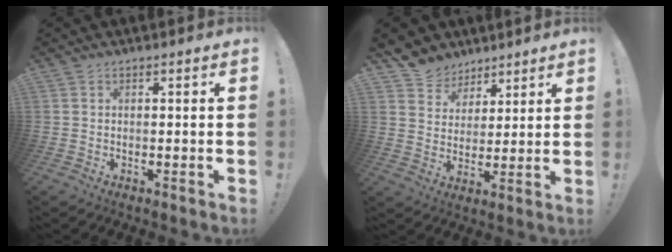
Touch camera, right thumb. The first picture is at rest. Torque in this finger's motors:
{"motor_torque": [-0.22, 0.26, 0.54, 0.55, 0.05]}